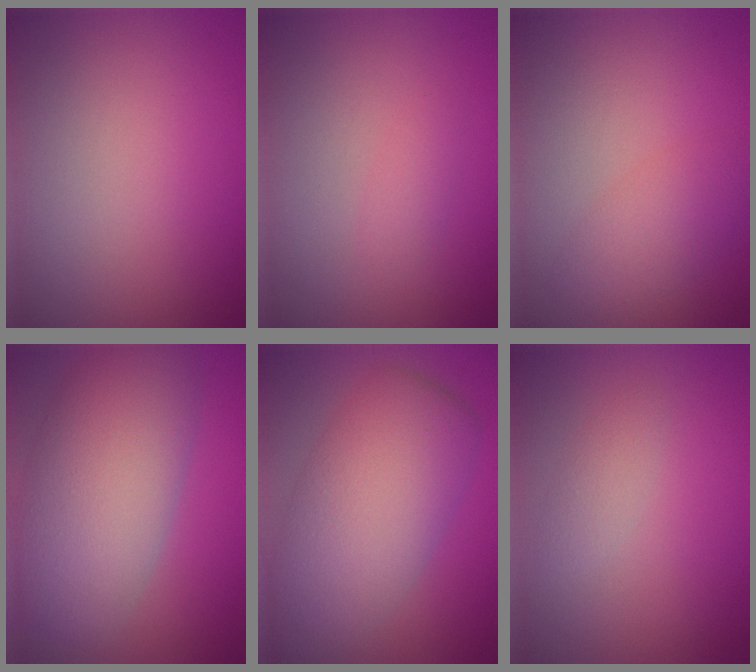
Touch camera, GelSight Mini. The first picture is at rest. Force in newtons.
{"total": 1.0, "press": 1.0, "slide": 0.0}
{"total": 2.7, "press": 2.7, "slide": 0.2}
{"total": 9.6, "press": 9.6, "slide": 0.4}
{"total": 8.7, "press": 8.7, "slide": 0.5}
{"total": 1.3, "press": 1.3, "slide": 0.0}